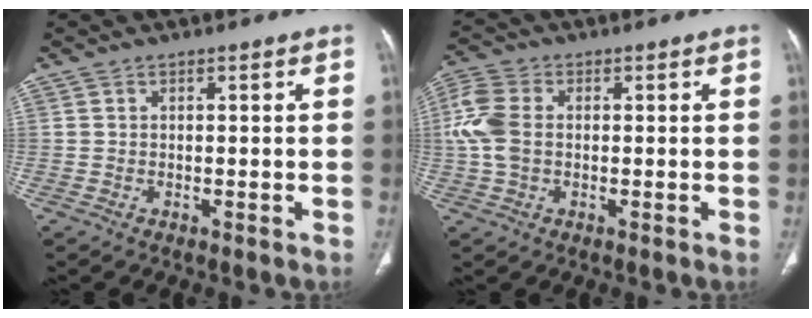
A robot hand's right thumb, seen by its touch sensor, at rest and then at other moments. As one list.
[{"total": 7.8, "force": [0.2, 5.2, 5.8], "torque": [-0.150, 0.016, 0.000]}]